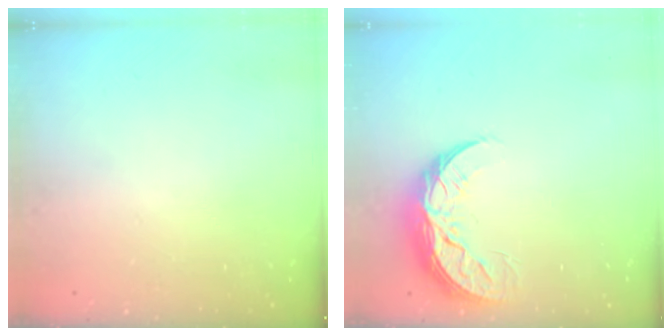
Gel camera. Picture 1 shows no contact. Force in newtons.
{"total": 9.0, "press": 9.0, "slide": 0.3}